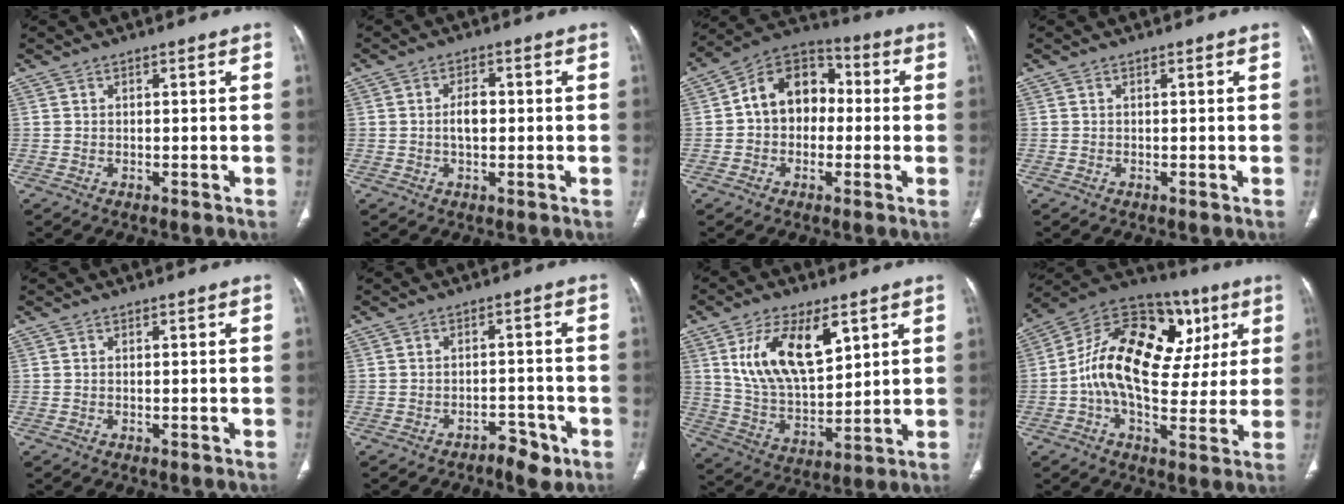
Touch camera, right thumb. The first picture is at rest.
{"total": 3.6, "force": [-0.1, 2.1, 3.0], "torque": [-0.052, 0.007, -0.003]}
{"total": 12.6, "force": [0.5, 9.5, 8.2], "torque": [-0.095, 0.038, -0.007]}
{"total": 0.0}
{"total": 0.0}
{"total": 4.3, "force": [-2.9, 2.1, 2.5], "torque": [-0.024, 0.022, -0.039]}
{"total": 16.5, "force": [6.9, 8.2, 12.6], "torque": [-0.204, -0.029, 0.140]}
{"total": 23.6, "force": [4.5, 14.0, 18.4], "torque": [-0.275, 0.028, 0.060]}